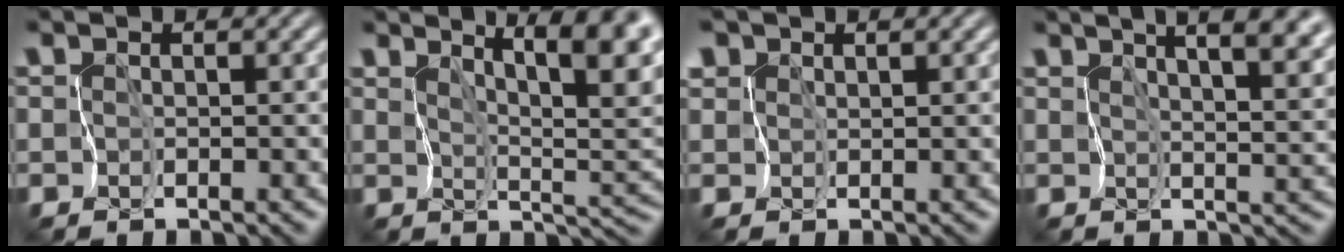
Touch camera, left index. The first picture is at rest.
{"total": 8.9, "force": [5.5, 2.0, 6.7], "torque": [-0.081, 0.012, 0.080]}
{"total": 2.4, "force": [1.6, 1.6, 0.8], "torque": [-0.019, 0.011, 0.029]}
{"total": 13.2, "force": [7.6, 5.3, 9.3], "torque": [-0.117, 0.041, 0.093]}